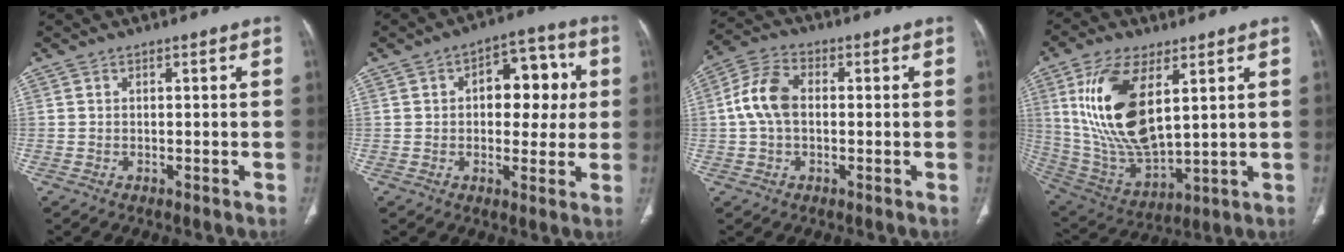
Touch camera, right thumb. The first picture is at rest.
{"total": 11.7, "force": [1.8, 7.2, 9.1], "torque": [-0.074, 0.020, 0.022]}
{"total": 8.3, "force": [0.2, 5.3, 6.3], "torque": [-0.130, 0.024, -0.004]}
{"total": 19.7, "force": [6.1, 9.0, 16.4], "torque": [-0.318, -0.029, 0.128]}